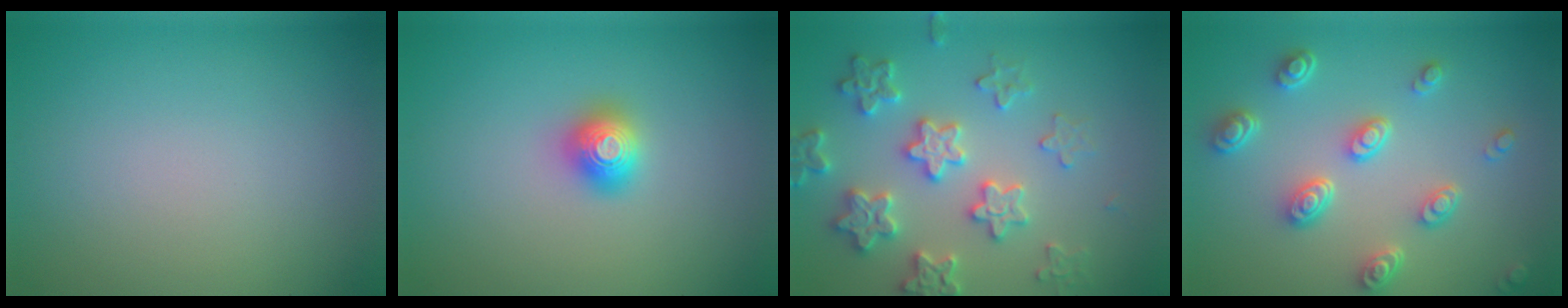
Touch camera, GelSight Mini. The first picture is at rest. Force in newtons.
{"total": 2.0, "press": 2.0, "slide": 0.2}
{"total": 5.4, "press": 5.3, "slide": 1.1}
{"total": 4.6, "press": 3.6, "slide": 2.9}